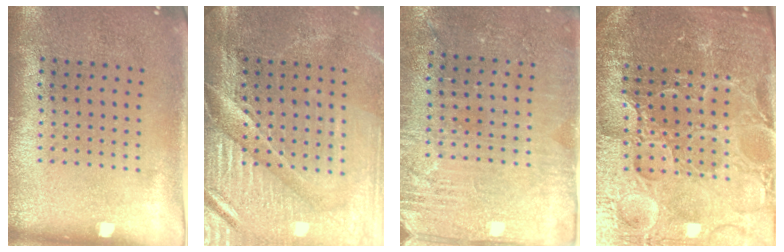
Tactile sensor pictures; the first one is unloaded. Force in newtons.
{"total": 4.6, "press": 4.0, "slide": 2.1}
{"total": 2.8, "press": 2.8, "slide": 0.4}
{"total": 5.6, "press": 5.1, "slide": 2.3}